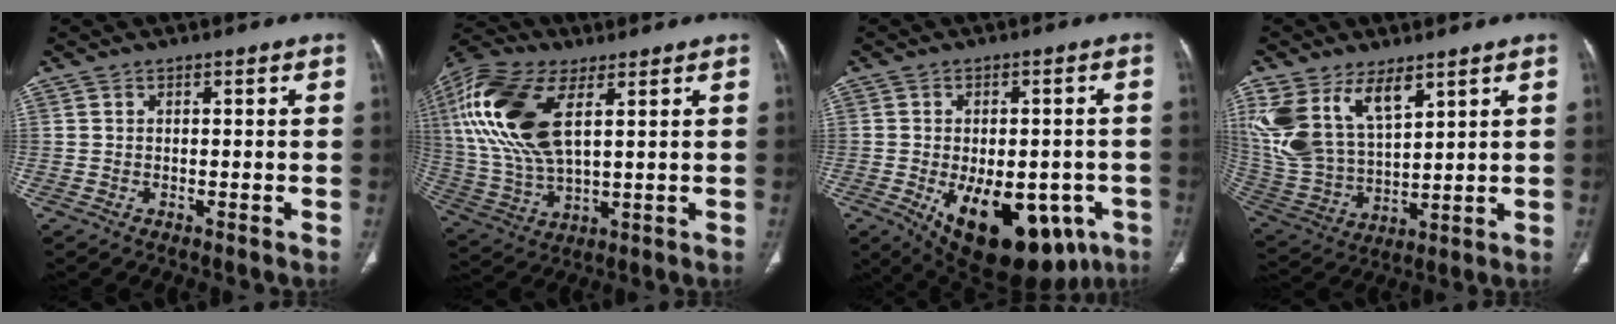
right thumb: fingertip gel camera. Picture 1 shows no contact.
{"total": 20.5, "force": [6.5, 9.8, 16.8], "torque": [-0.370, -0.005, 0.125]}
{"total": 21.0, "force": [-8.0, 11.3, 15.8], "torque": [-0.190, -0.001, -0.088]}
{"total": 16.6, "force": [8.8, 8.7, 11.2], "torque": [-0.220, -0.027, 0.192]}